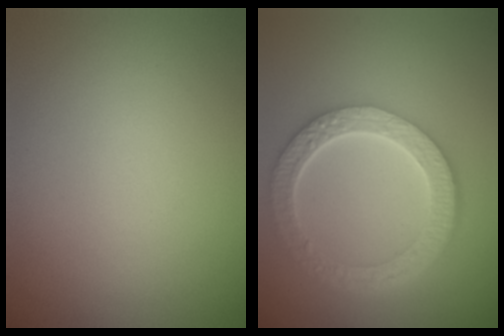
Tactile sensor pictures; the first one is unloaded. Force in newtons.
{"total": 6.3, "press": 4.7, "slide": 4.2}